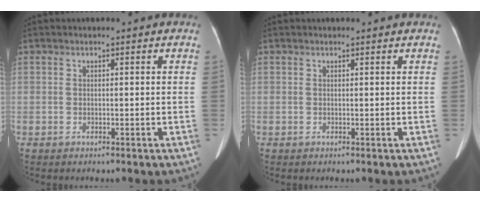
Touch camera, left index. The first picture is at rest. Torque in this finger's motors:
{"motor_torque": [0.03, -0.11, 0.03, 0.02]}